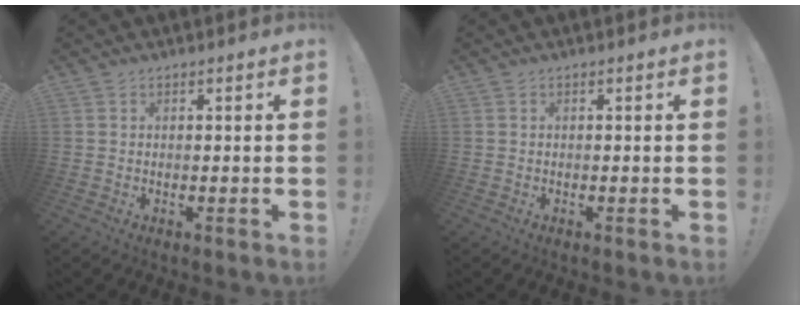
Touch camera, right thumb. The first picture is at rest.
{"total": 0.0}